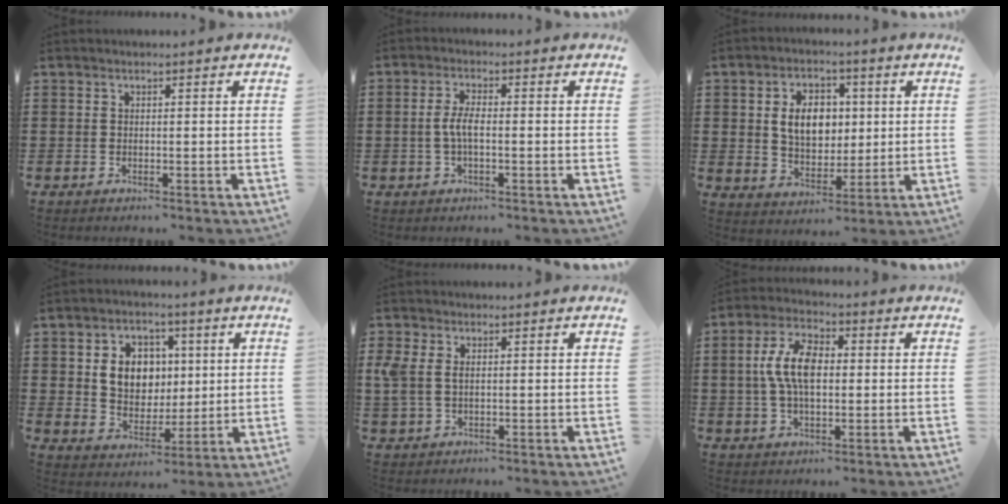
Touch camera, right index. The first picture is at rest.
{"total": 3.6, "force": [-0.5, 1.1, 3.4], "torque": [-0.084, -0.005, -0.018]}
{"total": 7.6, "force": [1.2, 5.4, 5.1], "torque": [-0.107, 0.009, 0.015]}
{"total": 7.8, "force": [1.5, 6.4, 4.1], "torque": [-0.083, 0.013, 0.022]}
{"total": 3.2, "force": [0.6, 2.0, 2.4], "torque": [-0.067, 0.003, 0.006]}
{"total": 8.1, "force": [0.5, 4.0, 7.0], "torque": [-0.156, 0.008, 0.001]}